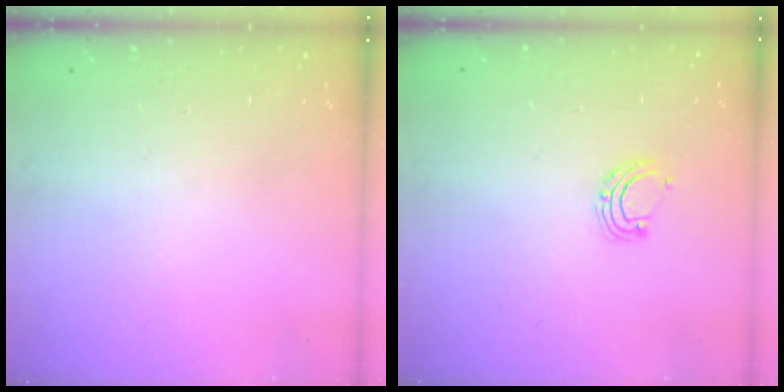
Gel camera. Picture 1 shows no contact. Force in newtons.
{"total": 6.6, "press": 6.5, "slide": 0.7}